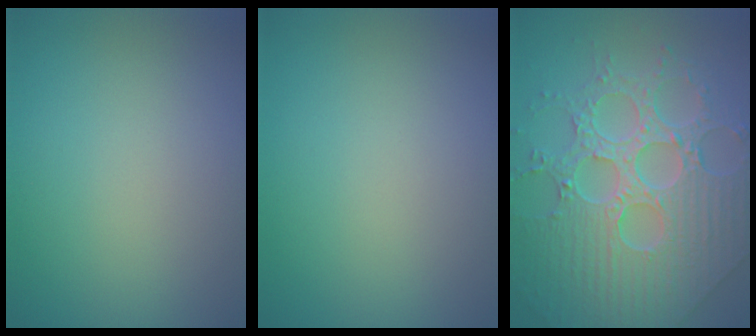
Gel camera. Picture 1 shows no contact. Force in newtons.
{"total": 0.0}
{"total": 9.8, "press": 7.2, "slide": 6.6}